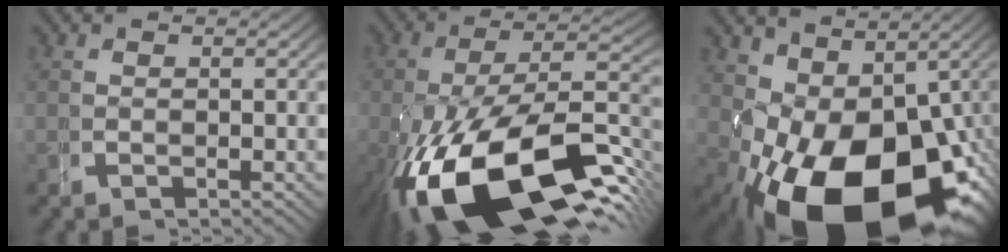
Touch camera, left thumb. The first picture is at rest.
{"total": 18.8, "force": [-6.2, 9.9, 14.7], "torque": [-0.273, -0.055, -0.062]}
{"total": 17.3, "force": [-5.1, 10.0, 13.1], "torque": [-0.246, -0.078, -0.037]}